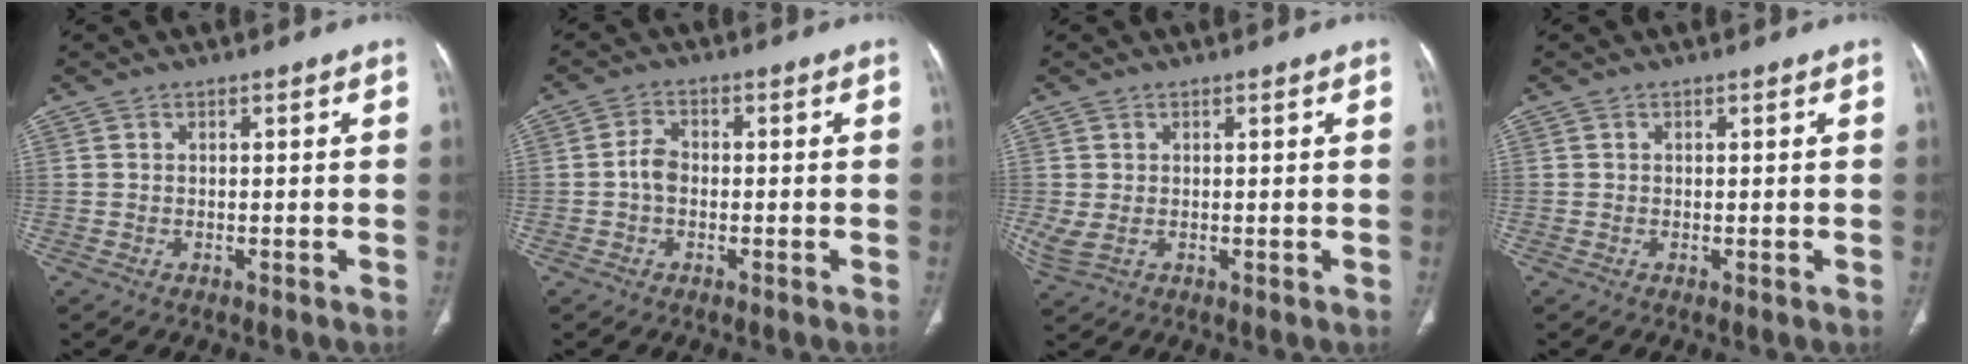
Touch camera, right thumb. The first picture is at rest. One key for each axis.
{"total": 3.2, "fx": -0.6, "fy": 2.2, "fz": 2.2, "tx": -0.035, "ty": 0.010, "tz": -0.018}
{"total": 3.1, "fx": 0.0, "fy": 1.7, "fz": 2.6, "tx": -0.074, "ty": 0.002, "tz": 0.010}
{"total": 0.0}